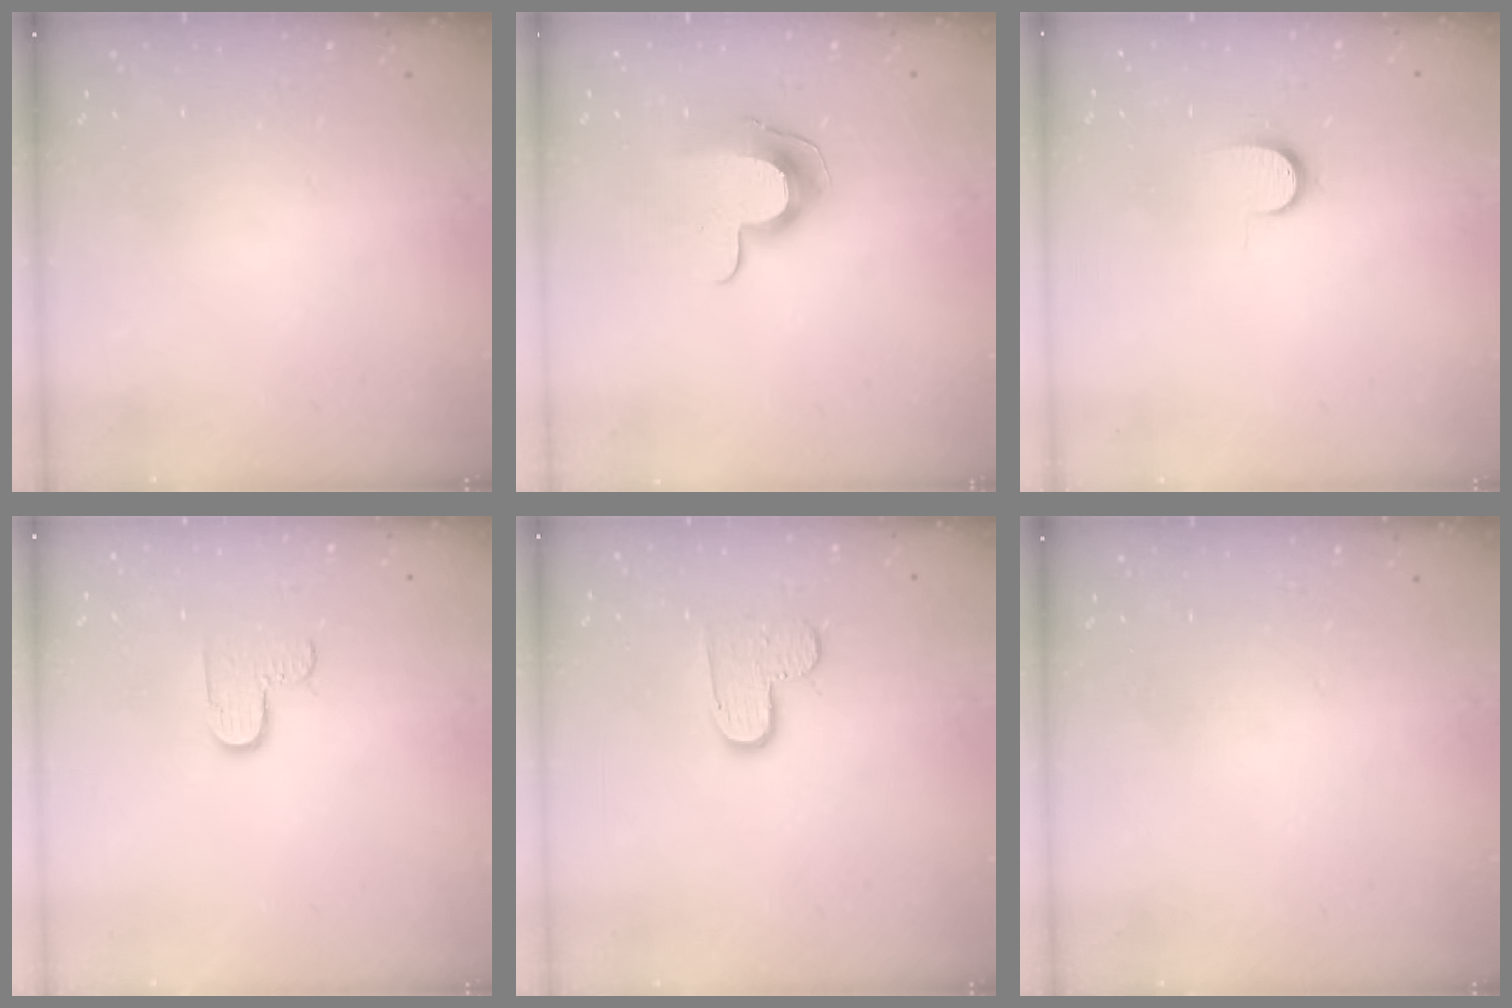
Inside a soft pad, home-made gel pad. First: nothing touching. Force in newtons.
{"total": 9.7, "press": 9.7, "slide": 0.4}
{"total": 6.7, "press": 6.7, "slide": 0.7}
{"total": 4.8, "press": 4.8, "slide": 0.4}
{"total": 8.5, "press": 8.4, "slide": 0.6}
{"total": 0.0}